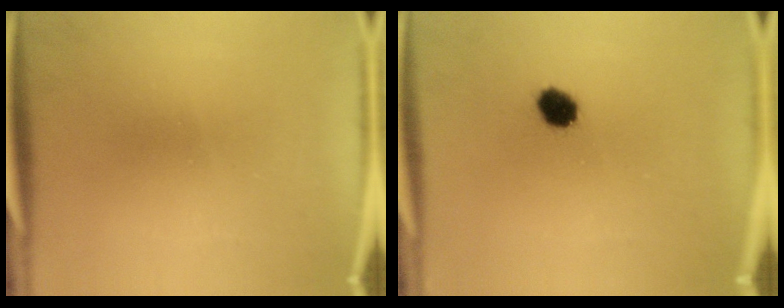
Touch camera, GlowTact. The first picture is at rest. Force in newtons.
{"total": 4.7}